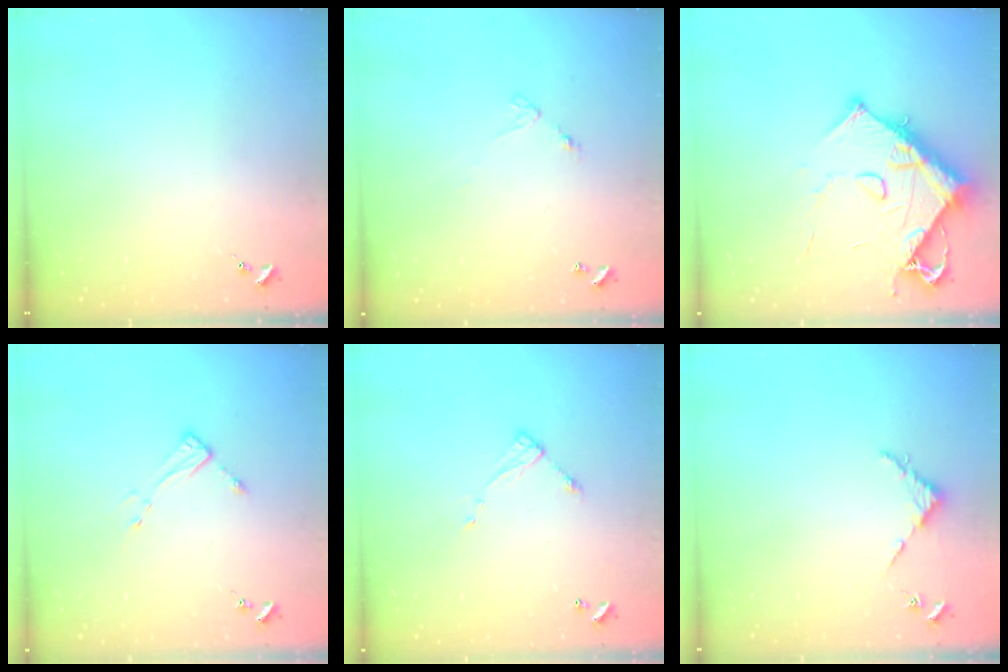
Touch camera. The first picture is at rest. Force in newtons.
{"total": 4.9, "press": 4.8, "slide": 0.3}
{"total": 13.1, "press": 13.1, "slide": 1.4}
{"total": 4.8, "press": 4.7, "slide": 0.3}
{"total": 6.0, "press": 6.0, "slide": 0.4}
{"total": 2.7, "press": 2.7, "slide": 0.3}